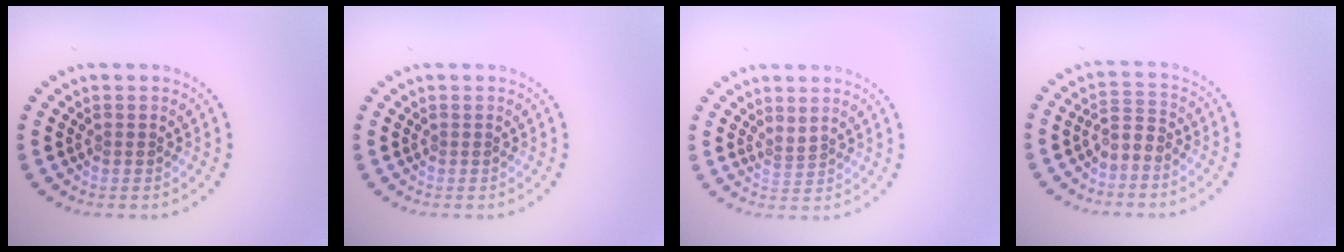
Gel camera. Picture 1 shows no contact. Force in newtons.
{"total": 0.0}
{"total": 0.8, "press": 0.3, "slide": 0.8}
{"total": 1.8, "press": 1.5, "slide": 1.0}